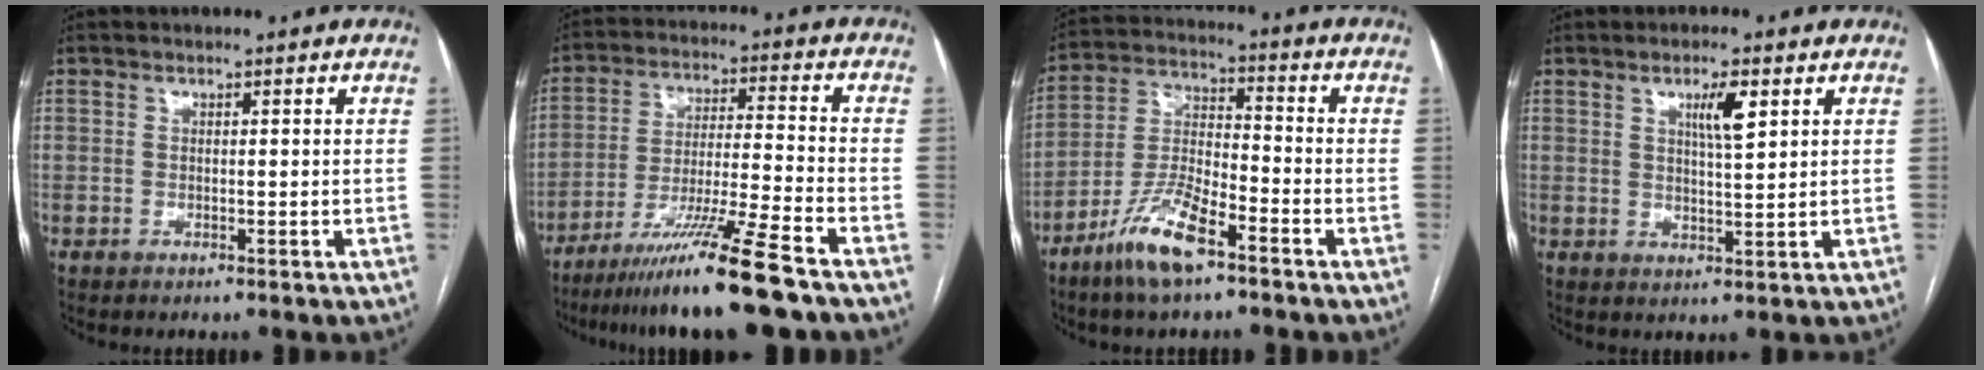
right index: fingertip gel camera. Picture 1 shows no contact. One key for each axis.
{"total": 14.0, "fx": -10.3, "fy": -2.0, "fz": 9.3, "tx": -0.163, "ty": -0.029, "tz": -0.177}
{"total": 10.5, "fx": -6.7, "fy": 2.2, "fz": 7.7, "tx": -0.163, "ty": -0.008, "tz": -0.131}
{"total": 4.4, "fx": 2.0, "fy": 0.5, "fz": 3.9, "tx": -0.067, "ty": -0.002, "tz": 0.036}